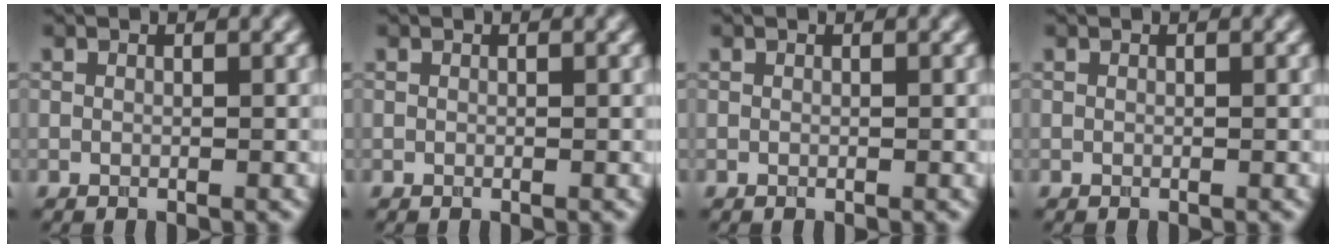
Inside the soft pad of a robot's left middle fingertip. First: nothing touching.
{"total": 0.0}
{"total": 0.0}
{"total": 0.0}